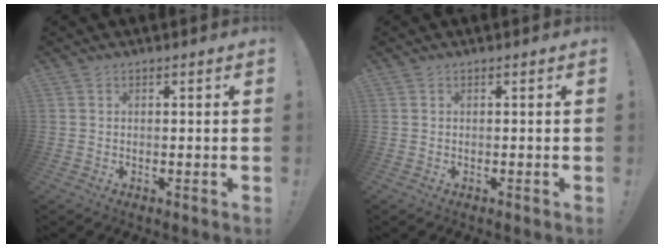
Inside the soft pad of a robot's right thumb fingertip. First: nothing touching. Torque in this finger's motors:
{"motor_torque": [0.03, -0.02, 0.09, -0.11, 0.02]}